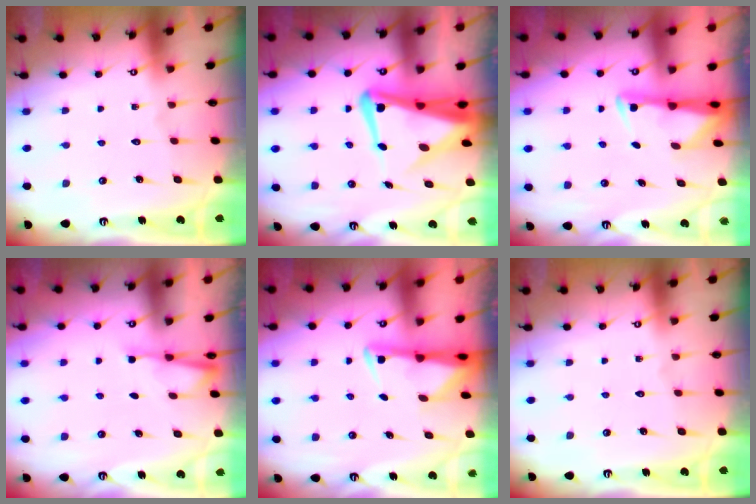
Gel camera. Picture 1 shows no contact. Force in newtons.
{"total": 9.2, "press": 9.0, "slide": 2.0}
{"total": 3.0, "press": 2.9, "slide": 0.5}
{"total": 2.5, "press": 2.4, "slide": 0.4}
{"total": 2.9, "press": 2.8, "slide": 0.7}
{"total": 0.0}